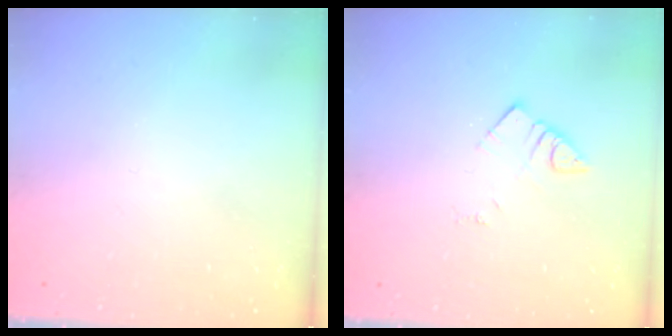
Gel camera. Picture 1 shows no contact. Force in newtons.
{"total": 3.5, "press": 3.5, "slide": 0.1}